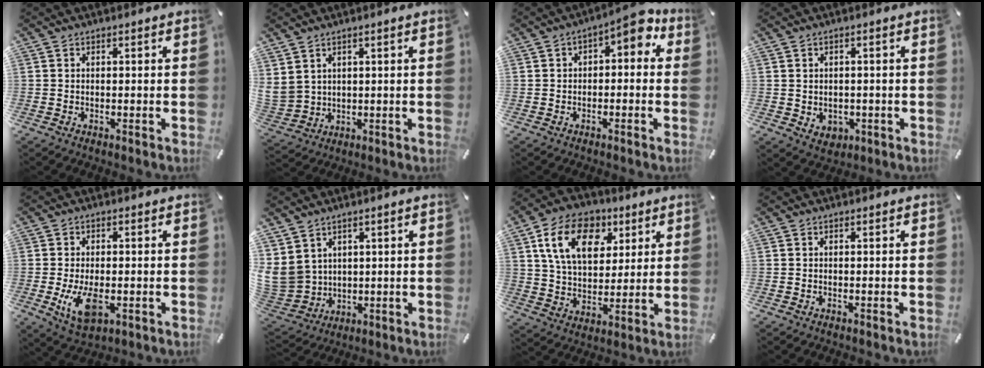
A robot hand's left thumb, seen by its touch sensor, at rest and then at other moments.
{"total": 4.5, "force": [2.7, 3.5, 0.9], "torque": [-0.044, -0.016, 0.049]}
{"total": 5.1, "force": [0.9, 2.8, 4.1], "torque": [-0.059, -0.002, 0.007]}
{"total": 3.1, "force": [0.0, 3.0, 0.7], "torque": [0.001, -0.001, 0.000]}
{"total": 7.8, "force": [-1.7, 4.2, 6.3], "torque": [-0.134, -0.009, -0.030]}
{"total": 8.9, "force": [3.7, 7.8, 2.3], "torque": [-0.092, -0.031, 0.073]}
{"total": 15.3, "force": [6.4, 10.5, 9.1], "torque": [-0.166, -0.004, 0.119]}
{"total": 0.0}